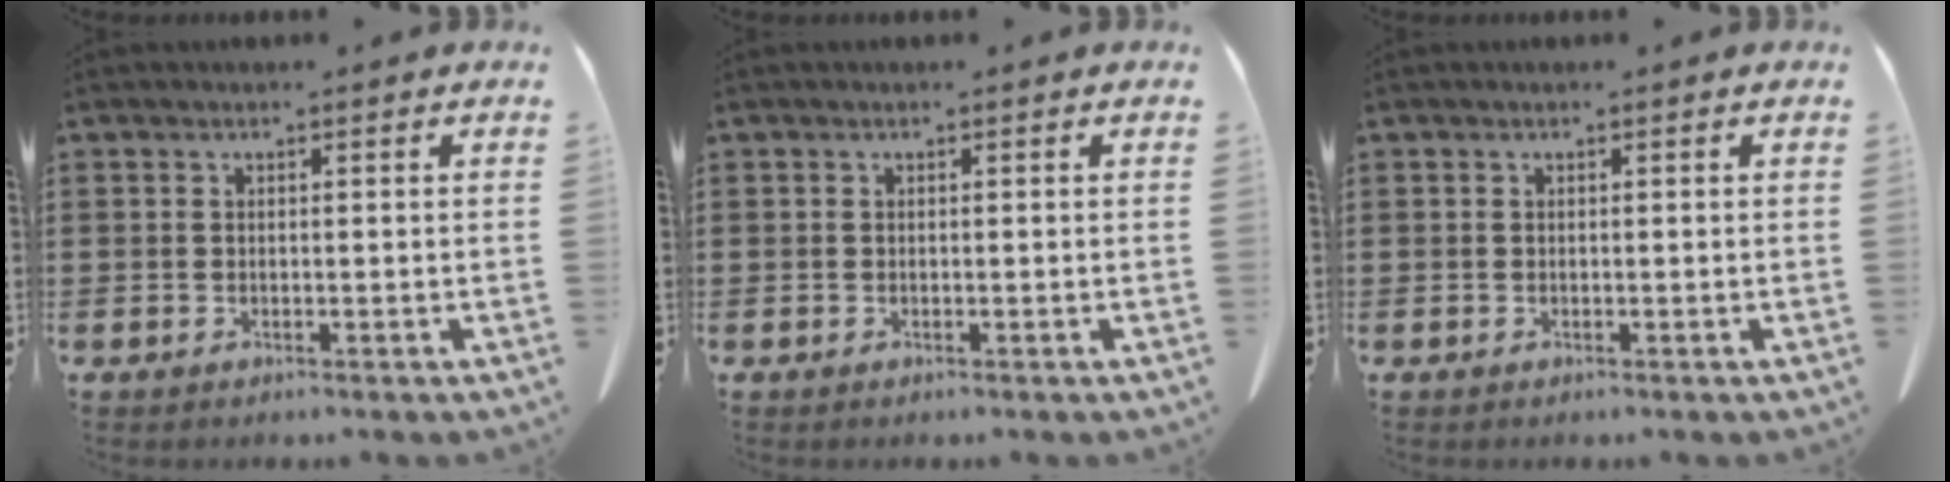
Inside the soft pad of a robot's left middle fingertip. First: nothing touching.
{"total": 0.0}
{"total": 0.0}